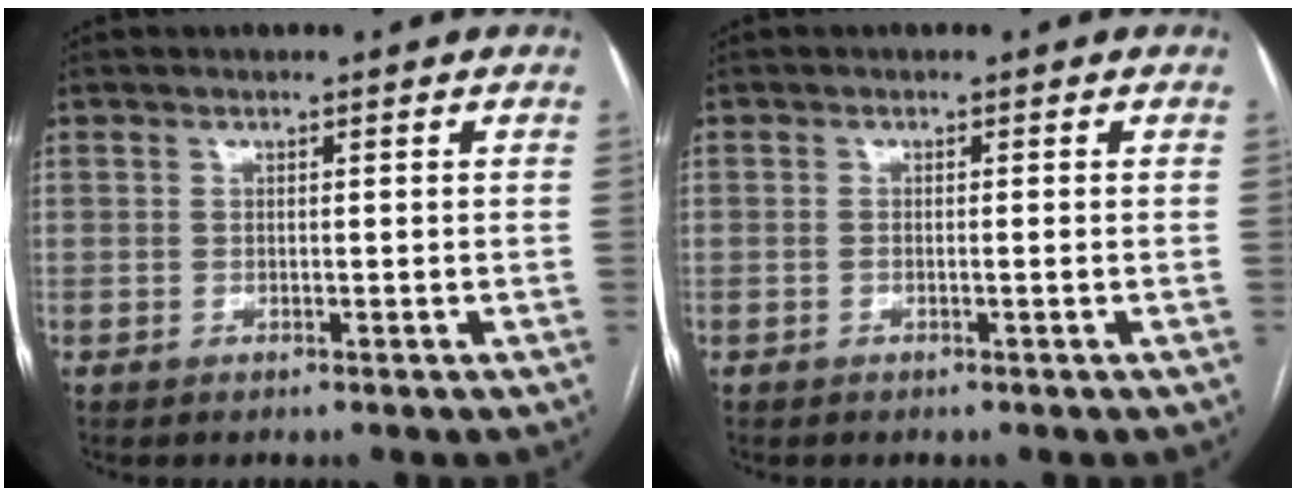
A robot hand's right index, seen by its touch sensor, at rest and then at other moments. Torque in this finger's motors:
{"motor_torque": [-0.05, 0.09, -0.04, -0.01]}